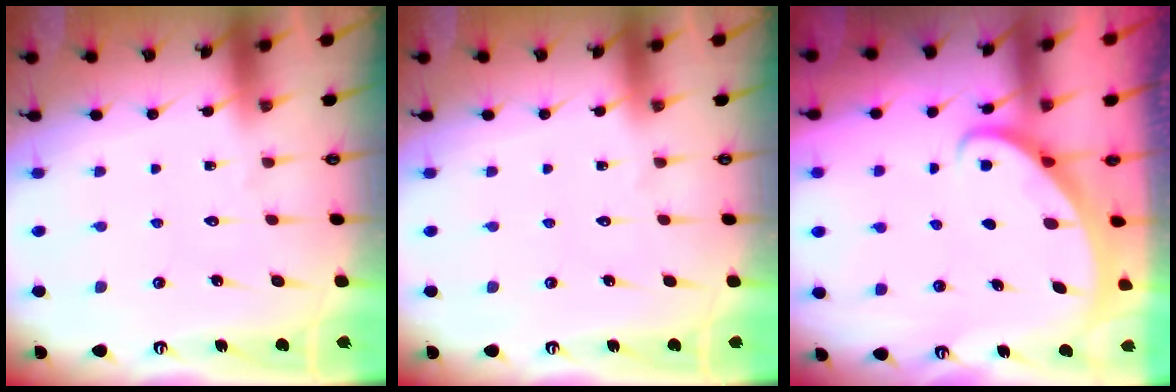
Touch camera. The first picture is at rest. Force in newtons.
{"total": 0.0}
{"total": 2.7, "press": 2.7, "slide": 0.1}